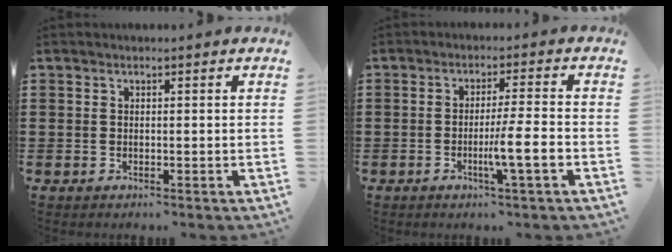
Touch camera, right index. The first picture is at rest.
{"total": 6.1, "force": [-2.1, -0.2, 5.7], "torque": [-0.101, -0.012, -0.038]}